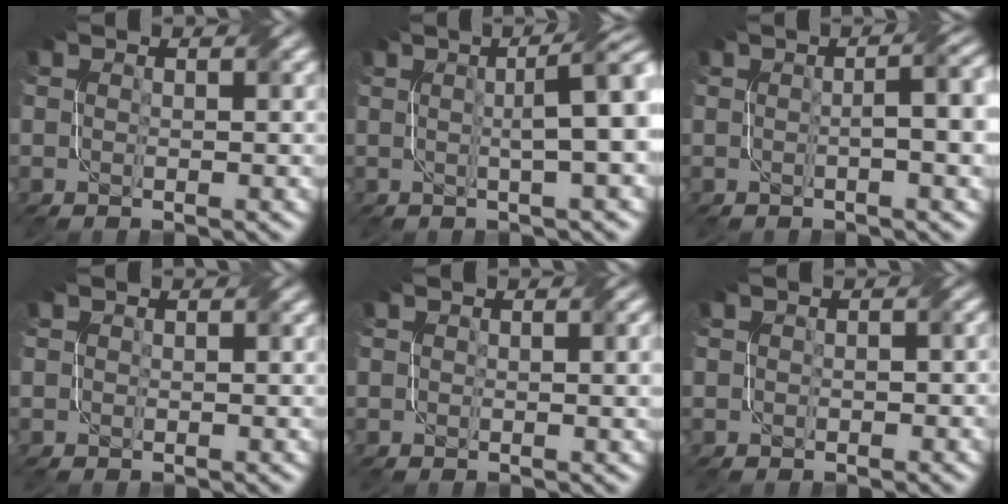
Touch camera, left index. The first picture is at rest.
{"total": 6.9, "force": [1.1, 1.9, 6.5], "torque": [-0.045, 0.026, 0.003]}
{"total": 5.3, "force": [0.1, 1.5, 5.1], "torque": [-0.052, 0.014, 0.000]}
{"total": 0.0}
{"total": 1.5, "force": [0.5, 0.6, 1.3], "torque": [-0.015, 0.003, 0.008]}
{"total": 1.1, "force": [0.0, 0.8, 0.7], "torque": [-0.008, 0.000, 0.000]}